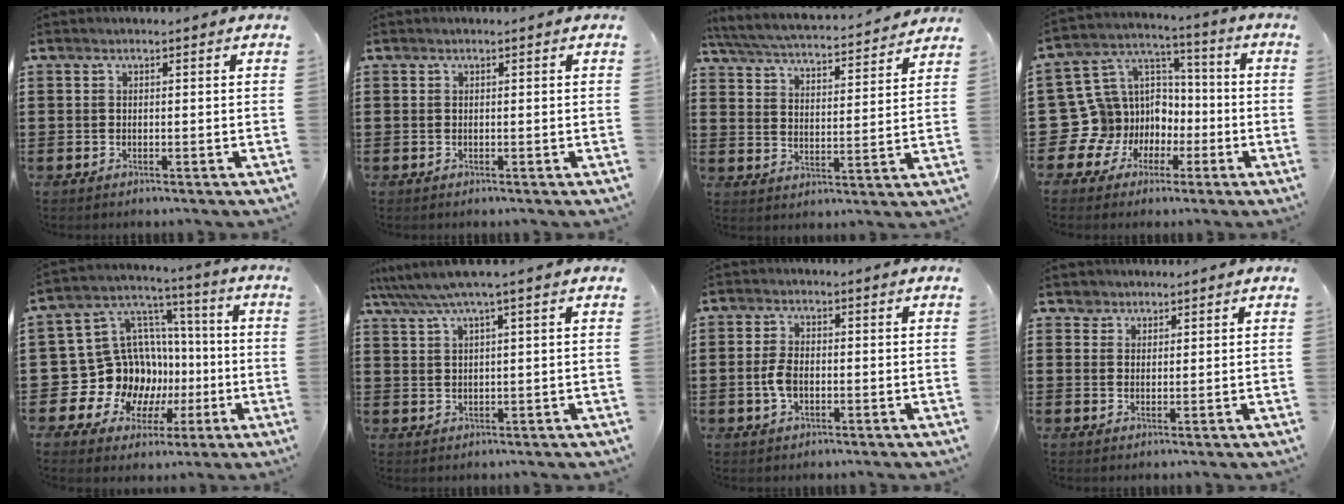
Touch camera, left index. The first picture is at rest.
{"total": 0.0}
{"total": 4.8, "force": [4.5, -0.1, 1.4], "torque": [-0.052, -0.033, 0.072]}
{"total": 13.0, "force": [-3.9, 12.0, 3.1], "torque": [-0.117, -0.003, -0.047]}
{"total": 15.3, "force": [-2.5, 14.1, 5.3], "torque": [-0.149, -0.018, -0.012]}
{"total": 3.9, "force": [2.6, -0.2, 2.9], "torque": [-0.063, -0.003, 0.044]}
{"total": 3.7, "force": [-0.4, 2.0, 3.1], "torque": [-0.079, -0.004, -0.014]}
{"total": 2.0, "force": [1.6, 1.2, -0.2], "torque": [-0.001, 0.005, 0.033]}